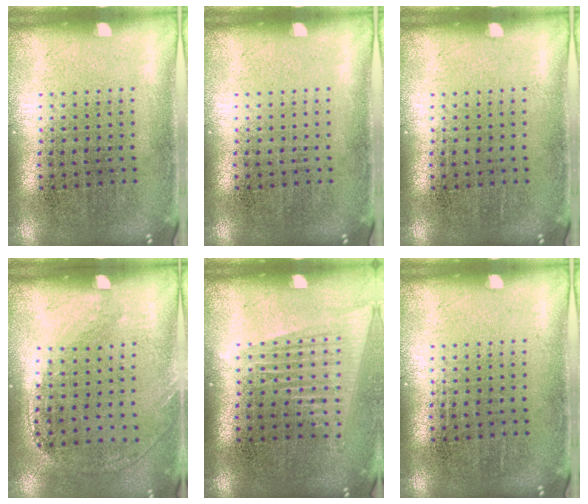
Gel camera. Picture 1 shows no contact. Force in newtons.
{"total": 0.0}
{"total": 0.0}
{"total": 1.3, "press": 1.0, "slide": 0.9}
{"total": 1.5, "press": 1.3, "slide": 0.6}
{"total": 0.0}